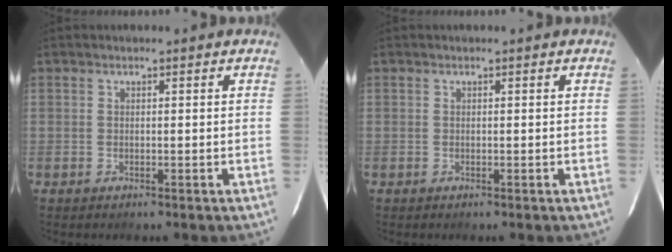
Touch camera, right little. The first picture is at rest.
{"total": 0.0}